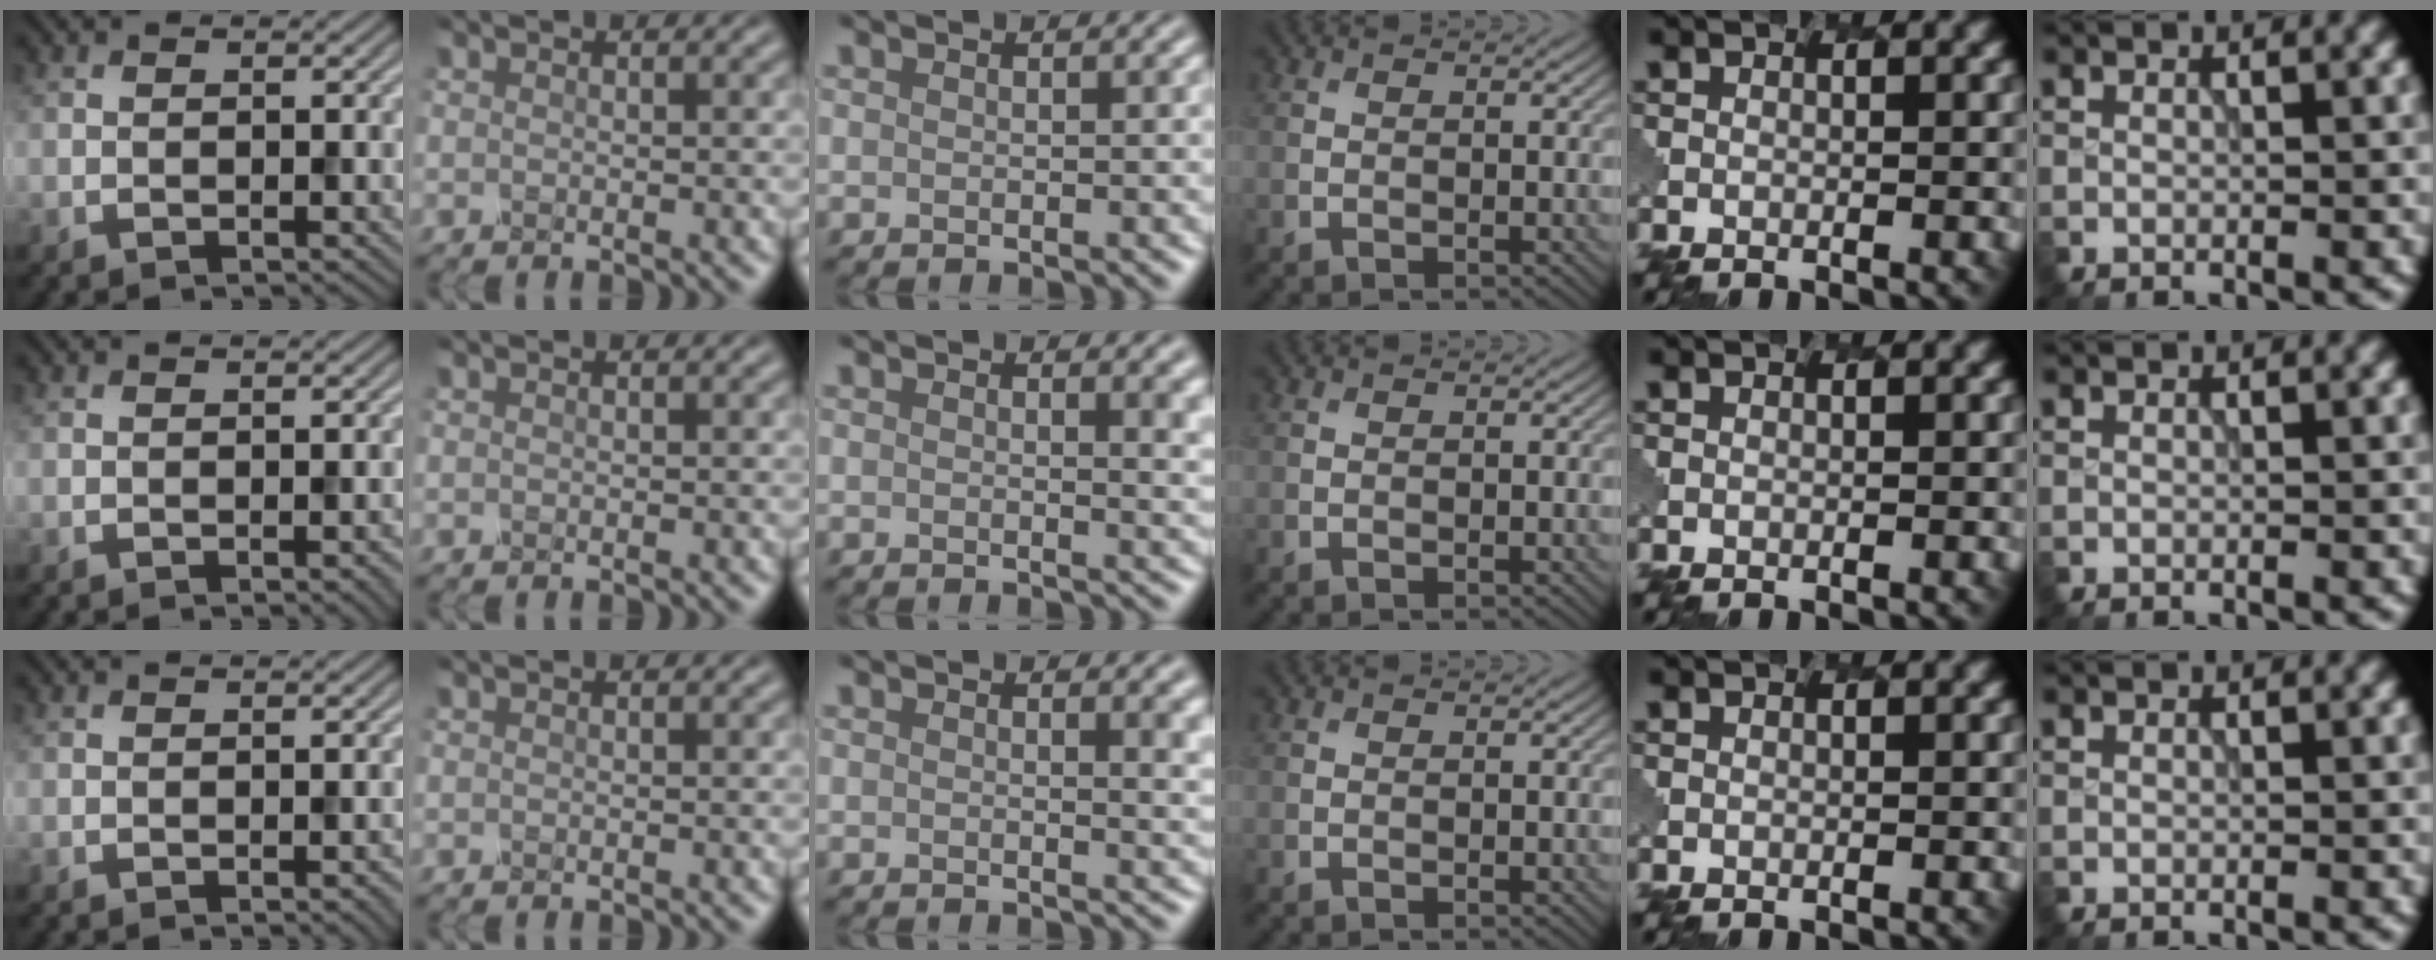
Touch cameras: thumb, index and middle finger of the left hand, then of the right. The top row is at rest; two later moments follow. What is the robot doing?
{"motion": "dispense", "object": "dispenser bottle"}